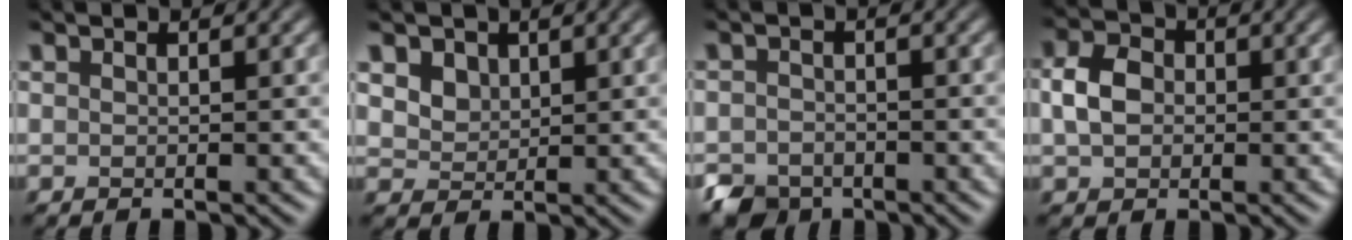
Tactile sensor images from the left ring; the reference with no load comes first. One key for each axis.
{"total": 2.7, "fx": 0.8, "fy": 2.2, "fz": 1.3, "tx": -0.042, "ty": -0.022, "tz": 0.021}
{"total": 2.6, "fx": -2.0, "fy": 1.7, "fz": 0.1, "tx": -0.004, "ty": -0.007, "tz": -0.040}
{"total": 3.2, "fx": -1.2, "fy": 2.5, "fz": 1.7, "tx": -0.041, "ty": -0.001, "tz": -0.033}